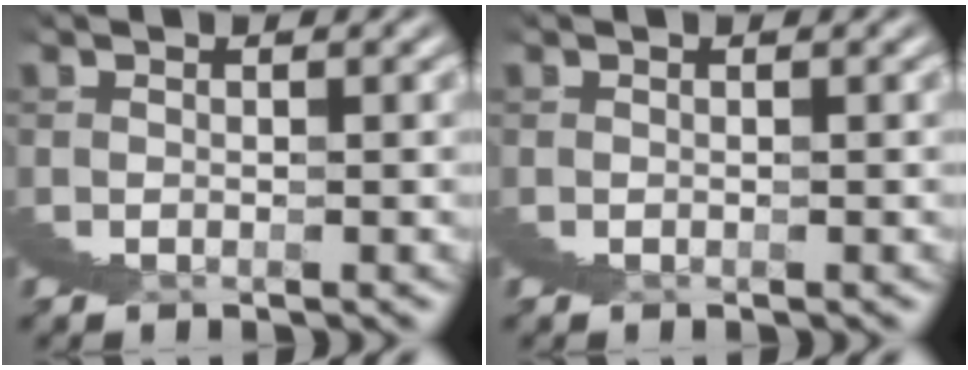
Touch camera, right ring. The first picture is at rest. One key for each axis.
{"total": 0.0}